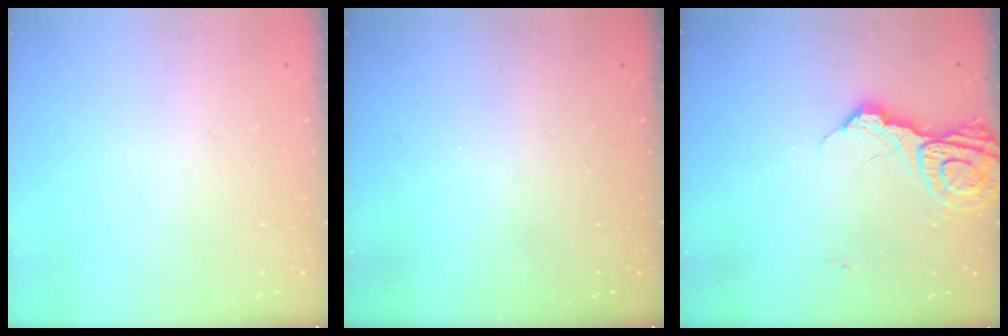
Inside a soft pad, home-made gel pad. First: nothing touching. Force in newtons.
{"total": 0.0}
{"total": 11.2, "press": 11.1, "slide": 1.2}